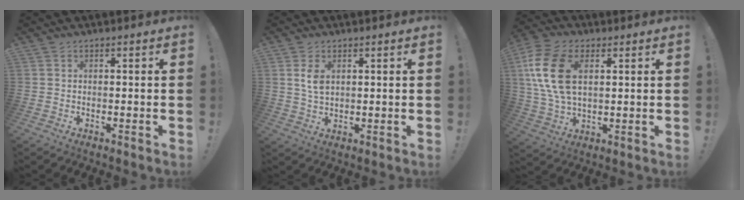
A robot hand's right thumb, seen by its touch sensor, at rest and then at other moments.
{"total": 5.3, "force": [1.8, 3.3, 3.7], "torque": [-0.066, -0.006, 0.031]}
{"total": 16.4, "force": [4.3, 10.1, 12.2], "torque": [-0.247, 0.002, 0.080]}